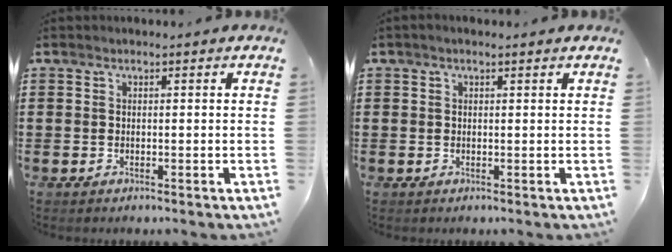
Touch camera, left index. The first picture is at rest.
{"total": 0.7, "force": [0.3, 0.1, 0.6], "torque": [-0.011, 0.001, 0.006]}